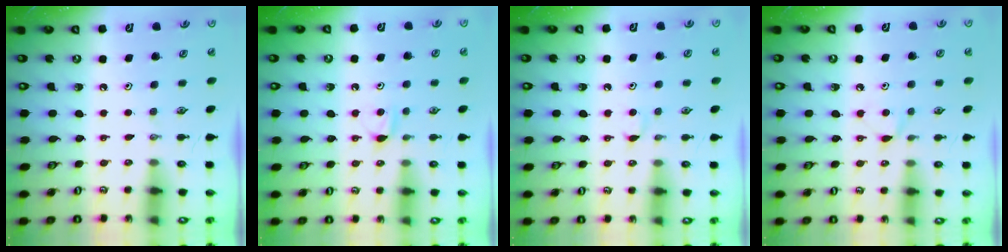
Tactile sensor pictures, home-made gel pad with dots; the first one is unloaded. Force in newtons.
{"total": 4.8, "press": 4.7, "slide": 0.7}
{"total": 2.8, "press": 2.8, "slide": 0.5}
{"total": 5.1, "press": 5.1, "slide": 0.6}